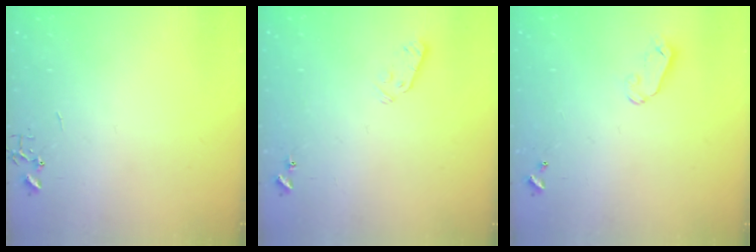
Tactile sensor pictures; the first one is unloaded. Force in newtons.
{"total": 3.9, "press": 3.8, "slide": 0.7}
{"total": 4.0, "press": 4.0, "slide": 0.4}